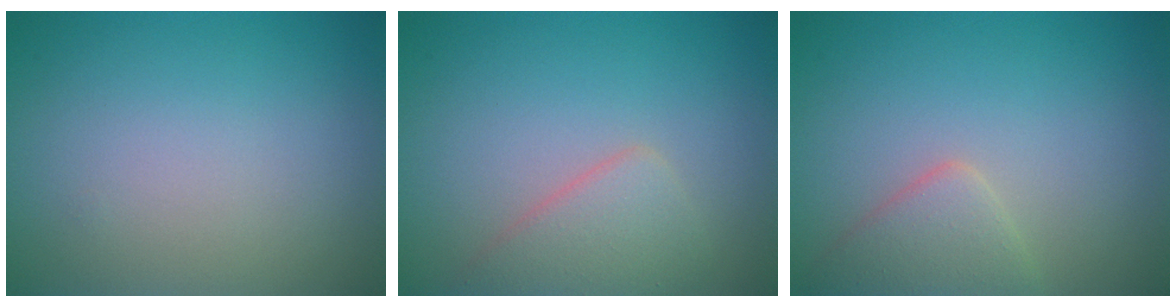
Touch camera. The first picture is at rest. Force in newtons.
{"total": 2.9, "press": 2.9, "slide": 0.2}
{"total": 2.8, "press": 2.8, "slide": 0.2}